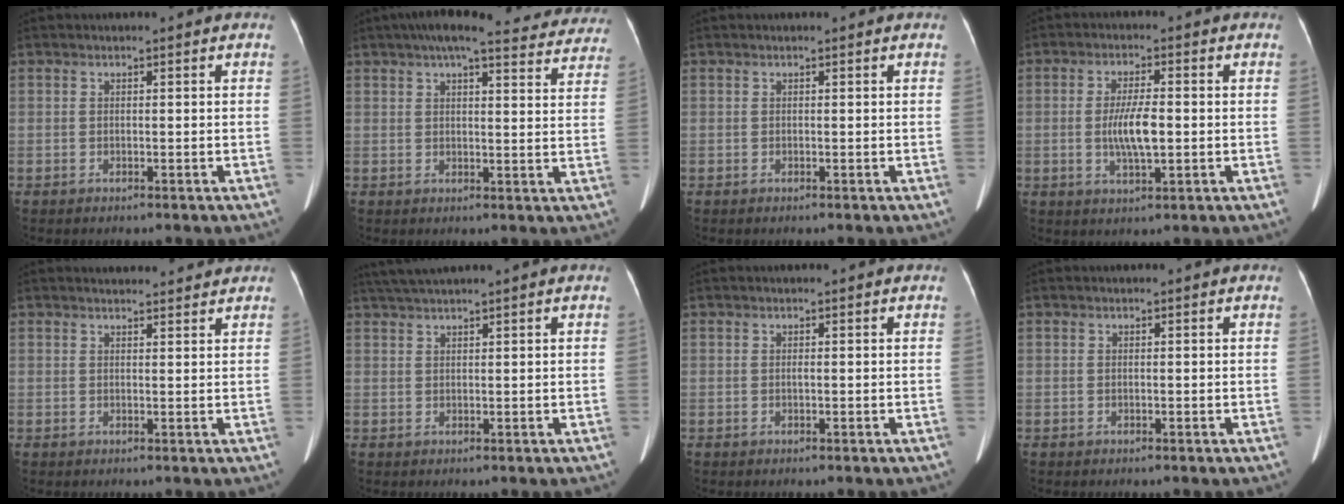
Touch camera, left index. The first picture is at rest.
{"total": 20.4, "force": [18.2, 4.2, 8.3], "torque": [-0.114, 0.014, 0.211]}
{"total": 0.0}
{"total": 5.8, "force": [-0.6, 1.1, 5.7], "torque": [-0.117, -0.005, -0.010]}
{"total": 6.0, "force": [5.7, 1.1, 1.2], "torque": [-0.012, 0.016, 0.063]}
{"total": 4.0, "force": [3.3, -0.9, 2.0], "torque": [-0.044, 0.021, 0.069]}
{"total": 0.0}
{"total": 0.0}